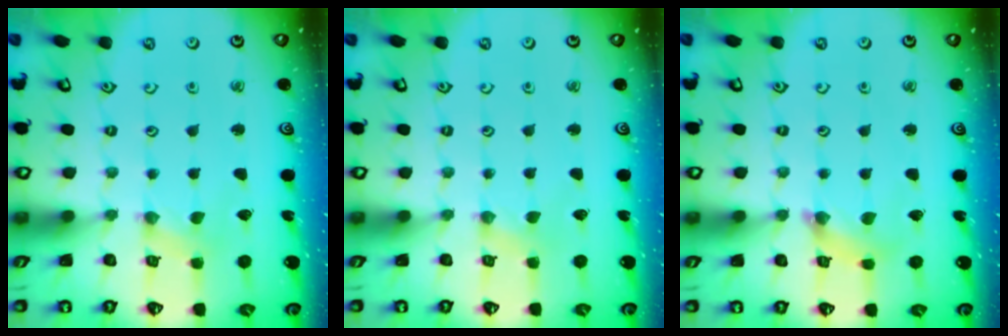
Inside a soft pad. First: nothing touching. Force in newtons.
{"total": 0.9, "press": 0.8, "slide": 0.2}
{"total": 2.5, "press": 2.5, "slide": 0.2}